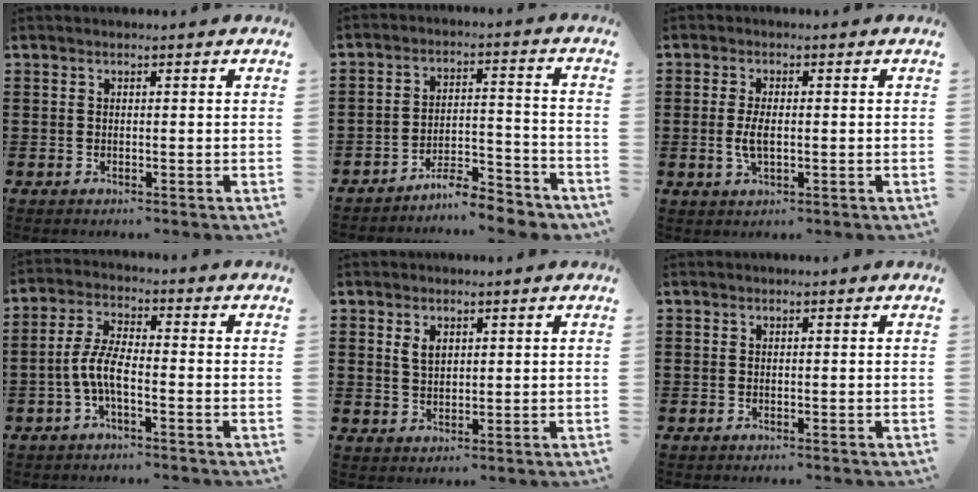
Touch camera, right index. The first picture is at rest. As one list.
[{"total": 6.4, "force": [-6.1, 0.6, 1.9], "torque": [-0.028, 0.013, -0.118]}, {"total": 3.6, "force": [-0.3, 1.5, 3.3], "torque": [-0.076, -0.003, -0.011]}, {"total": 5.7, "force": [-2.0, 1.8, 5.0], "torque": [-0.122, -0.006, -0.046]}, {"total": 2.4, "force": [1.2, 1.5, 1.5], "torque": [-0.035, 0.004, 0.022]}, {"total": 0.0}]